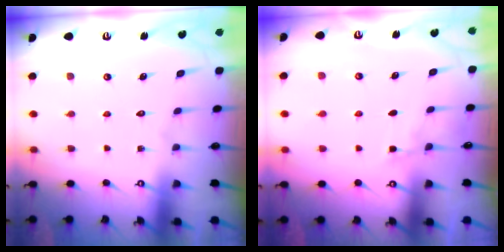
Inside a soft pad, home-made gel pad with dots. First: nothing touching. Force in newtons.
{"total": 2.8, "press": 2.8, "slide": 0.4}